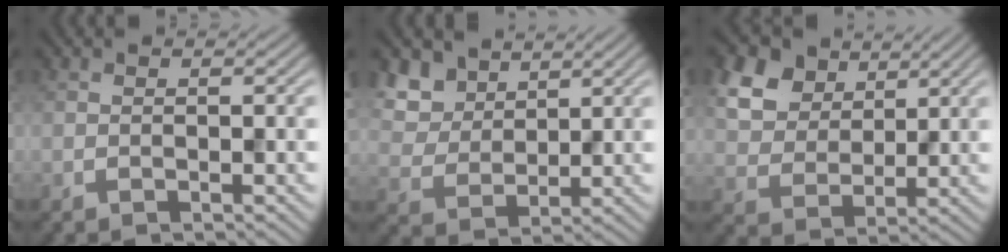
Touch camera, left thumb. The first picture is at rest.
{"total": 6.9, "force": [4.3, 4.4, 3.2], "torque": [-0.098, -0.005, 0.088]}
{"total": 12.6, "force": [6.6, 8.6, 6.4], "torque": [-0.201, 0.021, 0.137]}